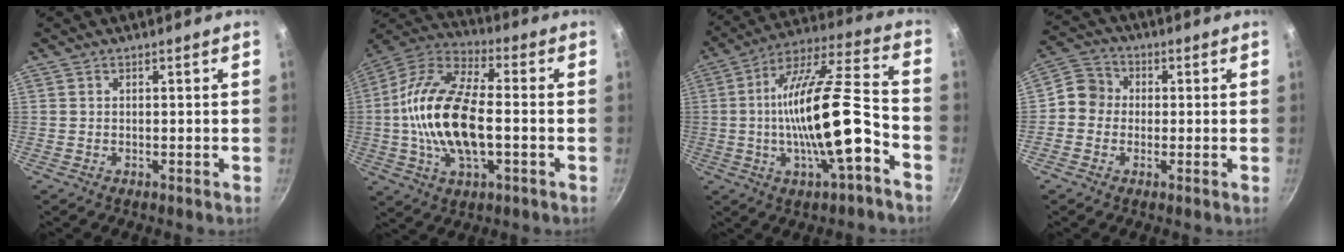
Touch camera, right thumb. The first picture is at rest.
{"total": 19.3, "force": [-1.8, 9.1, 16.9], "torque": [-0.311, 0.034, -0.048]}
{"total": 19.8, "force": [-5.1, 5.3, 18.4], "torque": [-0.311, 0.040, -0.091]}
{"total": 6.1, "force": [-0.4, 5.7, 2.3], "torque": [-0.013, 0.014, -0.032]}